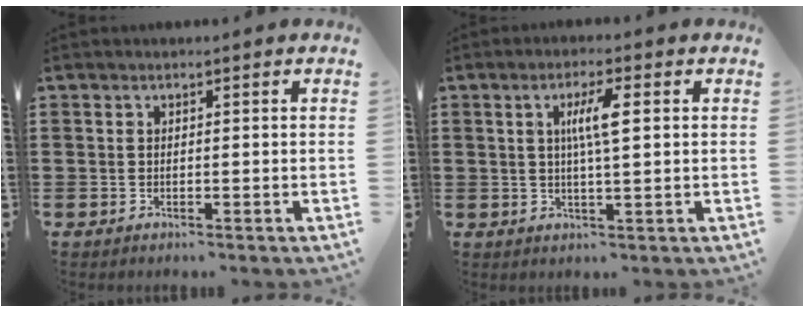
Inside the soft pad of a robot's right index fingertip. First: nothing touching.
{"total": 4.7, "force": [0.9, 0.7, 4.6], "torque": [-0.090, 0.006, 0.011]}